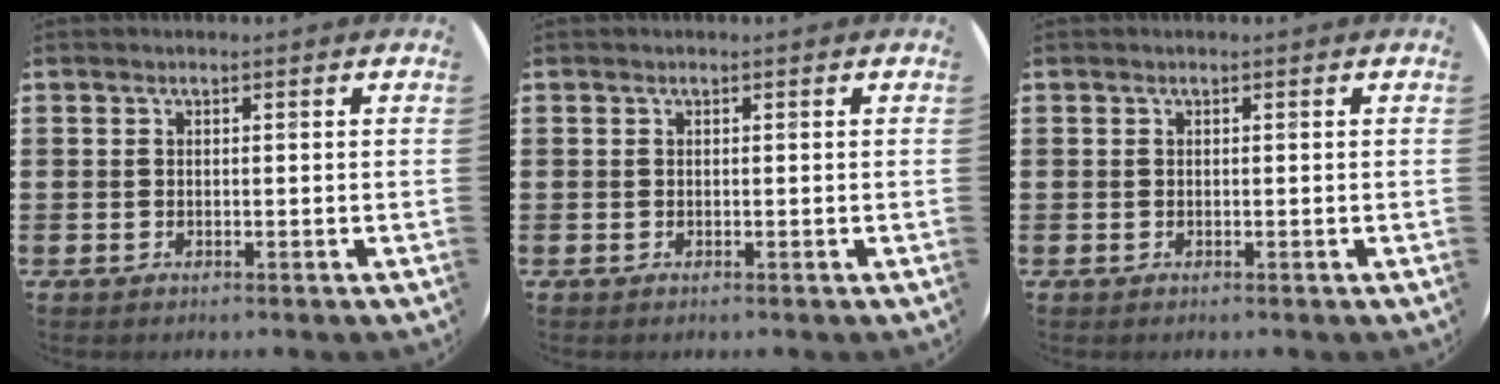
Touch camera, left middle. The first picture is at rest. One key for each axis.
{"total": 0.0}
{"total": 0.0}